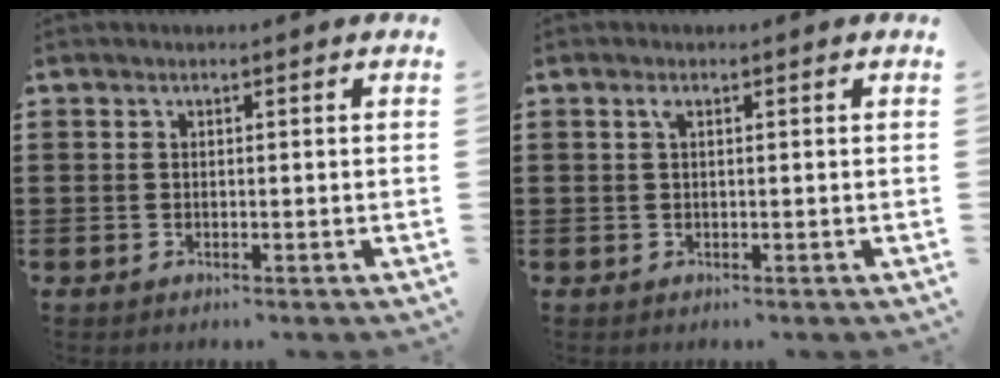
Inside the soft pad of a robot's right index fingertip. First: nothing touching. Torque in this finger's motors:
{"motor_torque": [0.17, -0.12, 0.02, 0.02]}